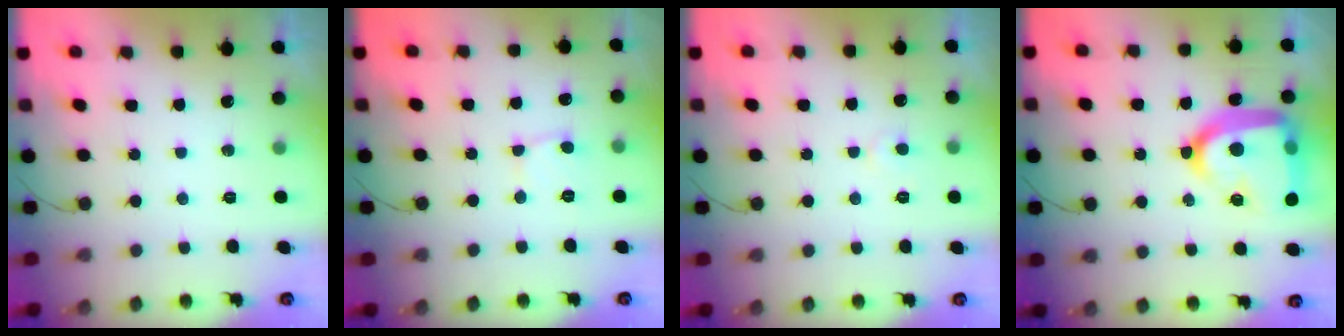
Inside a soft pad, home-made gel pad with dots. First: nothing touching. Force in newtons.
{"total": 2.1, "press": 2.1, "slide": 0.1}
{"total": 3.7, "press": 3.7, "slide": 0.4}
{"total": 25.1, "press": 25.0, "slide": 2.3}